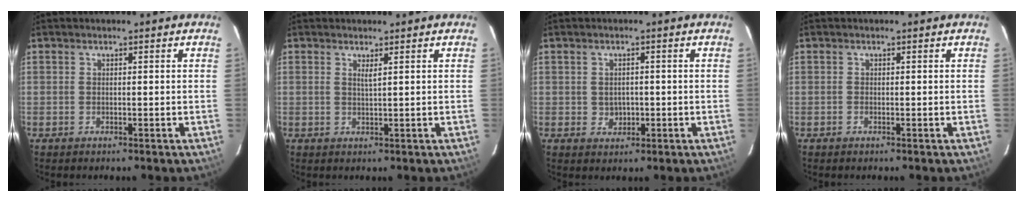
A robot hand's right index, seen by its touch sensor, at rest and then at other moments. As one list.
[{"total": 1.2, "force": [0.7, -0.1, 0.9], "torque": [-0.017, -0.001, 0.012]}, {"total": 2.5, "force": [-0.2, 2.3, 0.9], "torque": [-0.014, 0.005, 0.004]}, {"total": 0.0}]